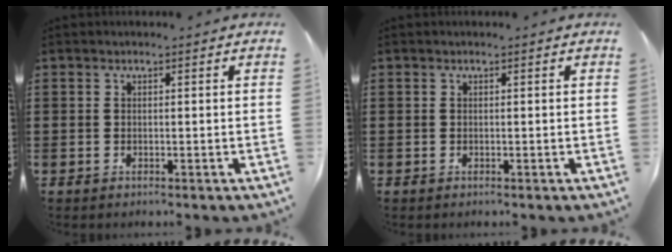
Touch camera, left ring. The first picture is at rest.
{"total": 0.0}